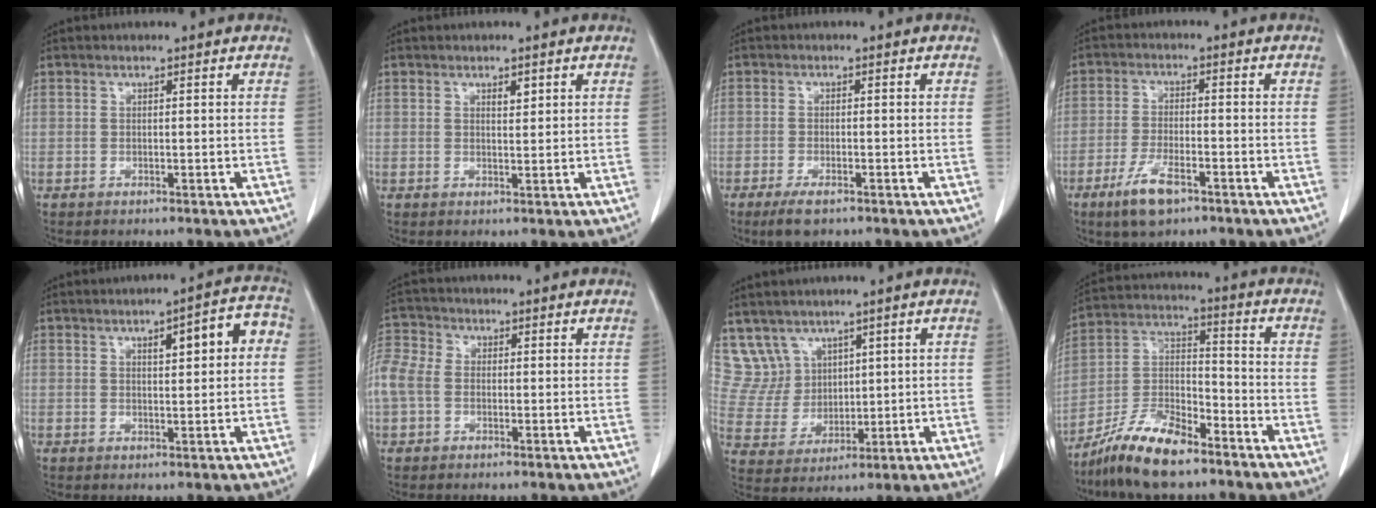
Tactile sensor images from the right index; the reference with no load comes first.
{"total": 1.4, "force": [0.8, 0.5, 1.0], "torque": [-0.016, -0.002, 0.012]}
{"total": 3.7, "force": [-2.5, 1.0, 2.5], "torque": [-0.054, -0.005, -0.040]}
{"total": 6.8, "force": [-4.2, 2.0, 5.0], "torque": [-0.103, -0.008, -0.072]}
{"total": 6.7, "force": [1.4, 1.7, 6.3], "torque": [-0.082, 0.027, 0.018]}
{"total": 13.7, "force": [-0.2, 11.7, 7.2], "torque": [-0.234, 0.040, -0.003]}
{"total": 7.5, "force": [5.1, 5.4, 0.0], "torque": [-0.011, 0.026, 0.121]}
{"total": 12.5, "force": [-9.4, 3.2, 7.5], "torque": [-0.151, 0.003, -0.175]}